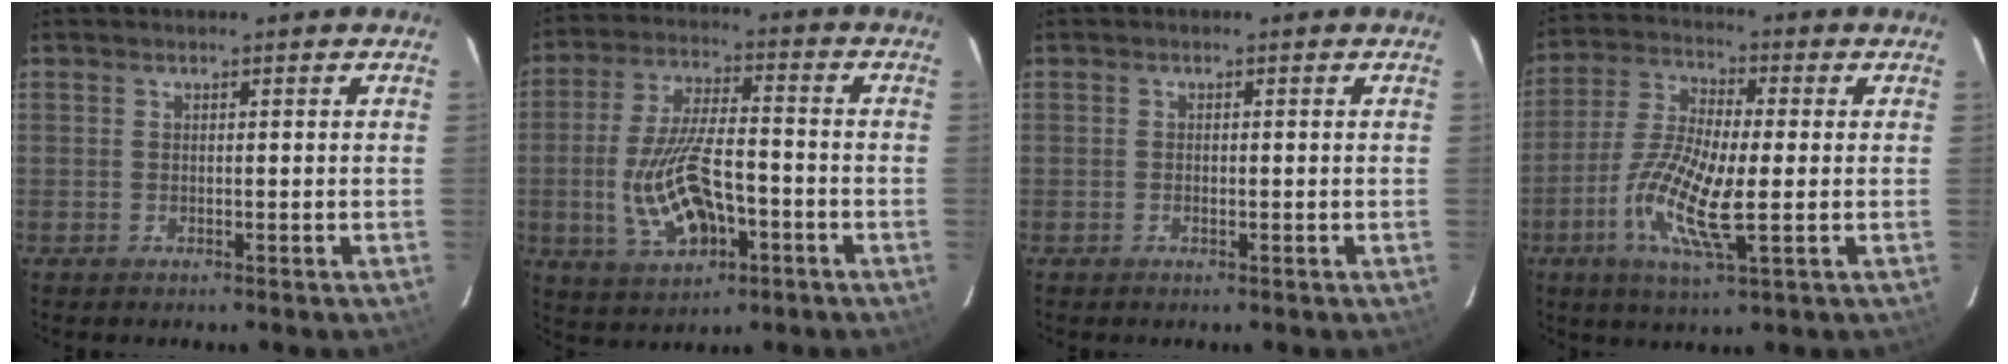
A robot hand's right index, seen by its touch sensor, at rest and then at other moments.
{"total": 14.1, "force": [-4.2, 6.1, 12.0], "torque": [-0.250, -0.003, -0.065]}
{"total": 0.5, "force": [-0.2, 0.3, 0.3], "torque": [-0.008, -0.001, -0.004]}
{"total": 12.5, "force": [-2.8, 3.0, 11.9], "torque": [-0.245, -0.009, -0.061]}